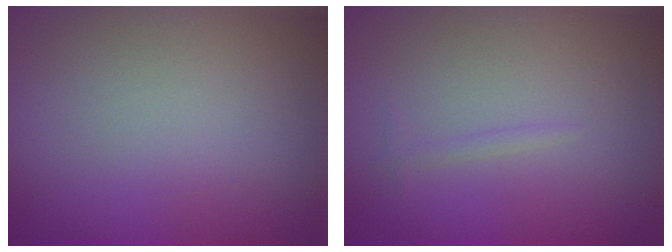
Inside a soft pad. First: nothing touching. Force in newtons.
{"total": 0.6, "press": 0.6, "slide": 0.0}